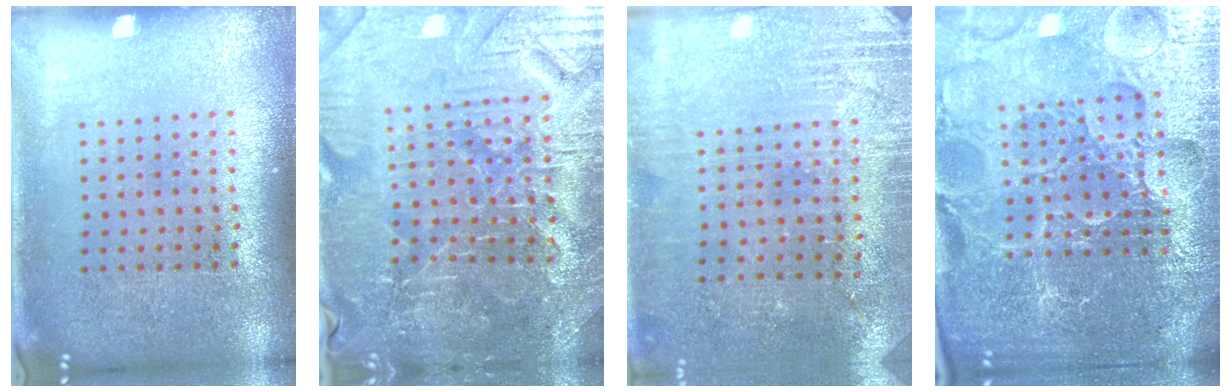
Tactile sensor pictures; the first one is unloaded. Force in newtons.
{"total": 4.3, "press": 4.2, "slide": 0.8}
{"total": 2.8, "press": 2.7, "slide": 0.7}
{"total": 6.0, "press": 5.4, "slide": 2.7}